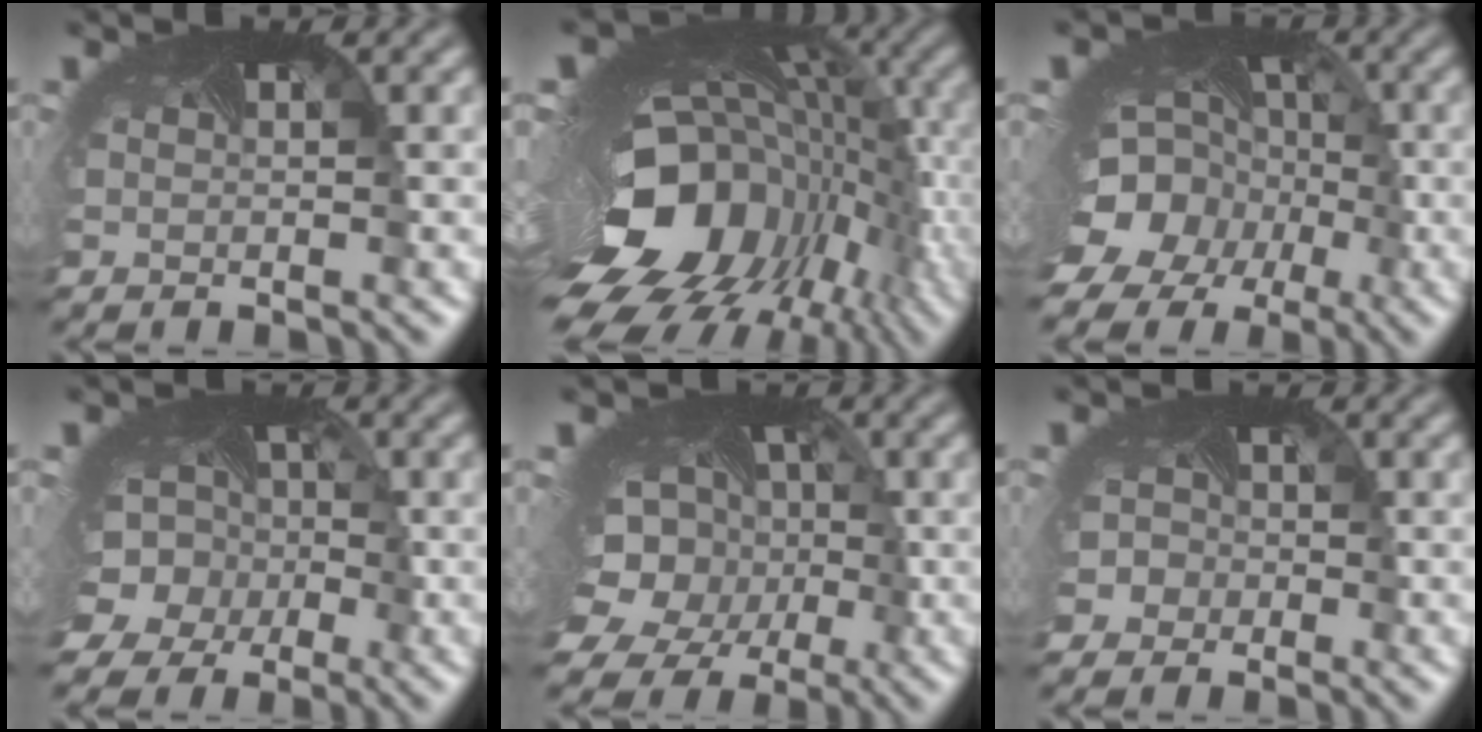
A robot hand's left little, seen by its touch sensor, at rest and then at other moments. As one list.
[{"total": 19.7, "force": [-6.3, 12.9, 13.5], "torque": [-0.237, -0.077, -0.073]}, {"total": 15.3, "force": [-5.8, 12.3, 7.2], "torque": [-0.156, -0.047, -0.086]}, {"total": 9.2, "force": [-2.0, 8.0, 4.2], "torque": [-0.083, -0.026, -0.042]}, {"total": 14.7, "force": [-2.5, 11.7, 8.5], "torque": [-0.159, -0.032, -0.043]}, {"total": 4.9, "force": [-3.0, 3.8, 0.9], "torque": [-0.006, -0.007, -0.049]}]